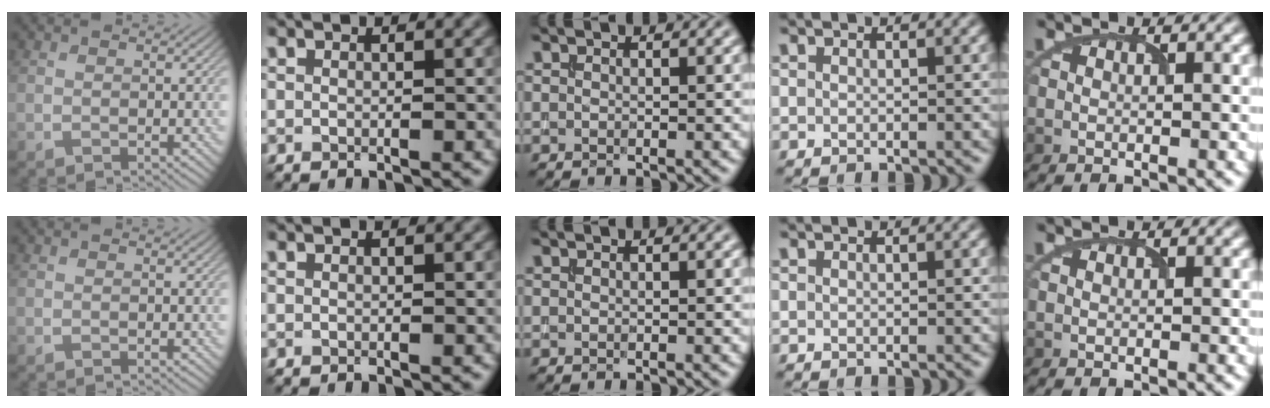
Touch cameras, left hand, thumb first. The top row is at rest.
{}